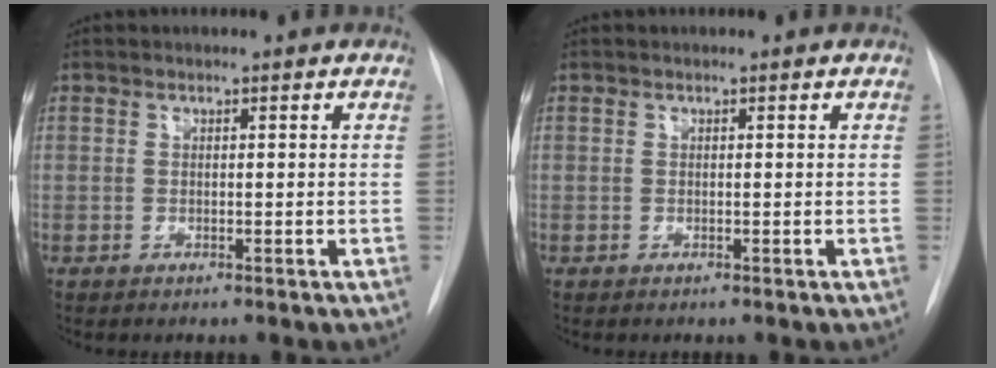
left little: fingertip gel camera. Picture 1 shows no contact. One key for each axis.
{"total": 0.0}